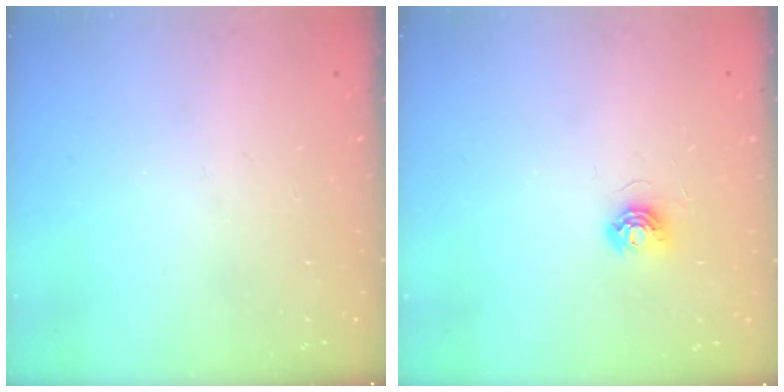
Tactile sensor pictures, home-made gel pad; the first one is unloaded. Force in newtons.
{"total": 5.4, "press": 5.4, "slide": 0.3}